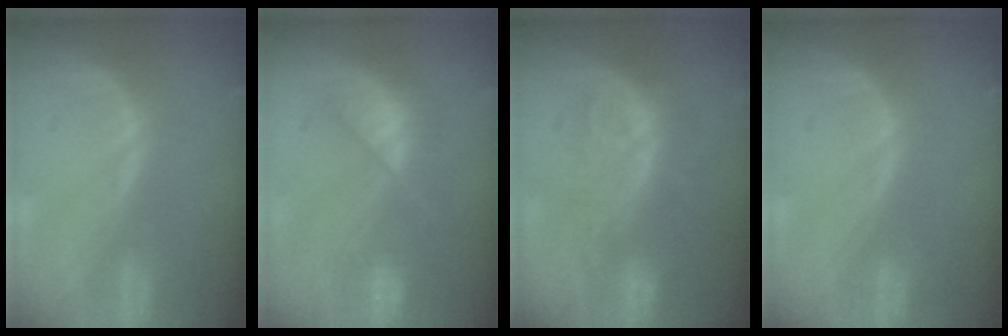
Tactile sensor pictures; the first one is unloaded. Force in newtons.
{"total": 7.8, "press": 7.2, "slide": 2.8}
{"total": 9.7, "press": 8.7, "slide": 4.1}
{"total": 0.0}